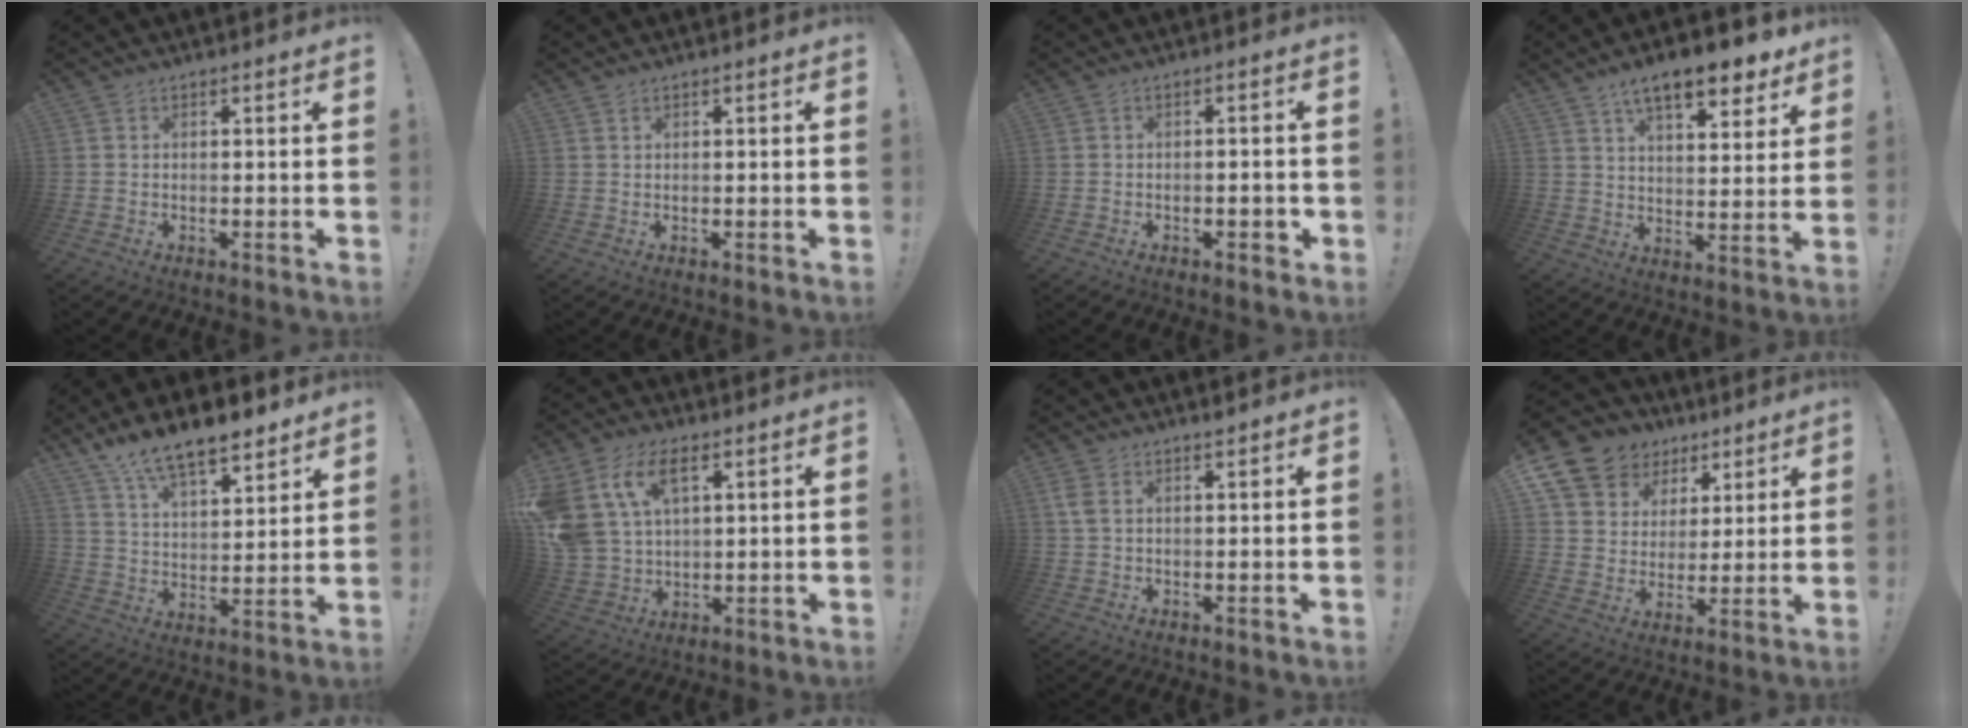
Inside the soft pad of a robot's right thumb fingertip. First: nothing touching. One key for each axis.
{"total": 0.9, "fx": 0.7, "fy": 0.2, "fz": -0.6, "tx": 0.001, "ty": 0.002, "tz": 0.015}
{"total": 1.6, "fx": -0.9, "fy": 1.0, "fz": 1.0, "tx": -0.012, "ty": 0.007, "tz": -0.014}
{"total": 12.4, "fx": 8.4, "fy": 4.2, "fz": 8.1, "tx": -0.123, "ty": -0.048, "tz": 0.141}
{"total": 12.1, "fx": 9.9, "fy": 3.9, "fz": 5.9, "tx": -0.105, "ty": -0.068, "tz": 0.178}
{"total": 14.1, "fx": 6.7, "fy": 8.8, "fz": 8.7, "tx": -0.200, "ty": -0.022, "tz": 0.129}
{"total": 2.6, "fx": 1.7, "fy": 0.7, "fz": 1.9, "tx": -0.034, "ty": -0.006, "tz": 0.029}
{"total": 12.4, "fx": 7.8, "fy": 9.0, "fz": 3.5, "tx": -0.063, "ty": -0.058, "tz": 0.156}